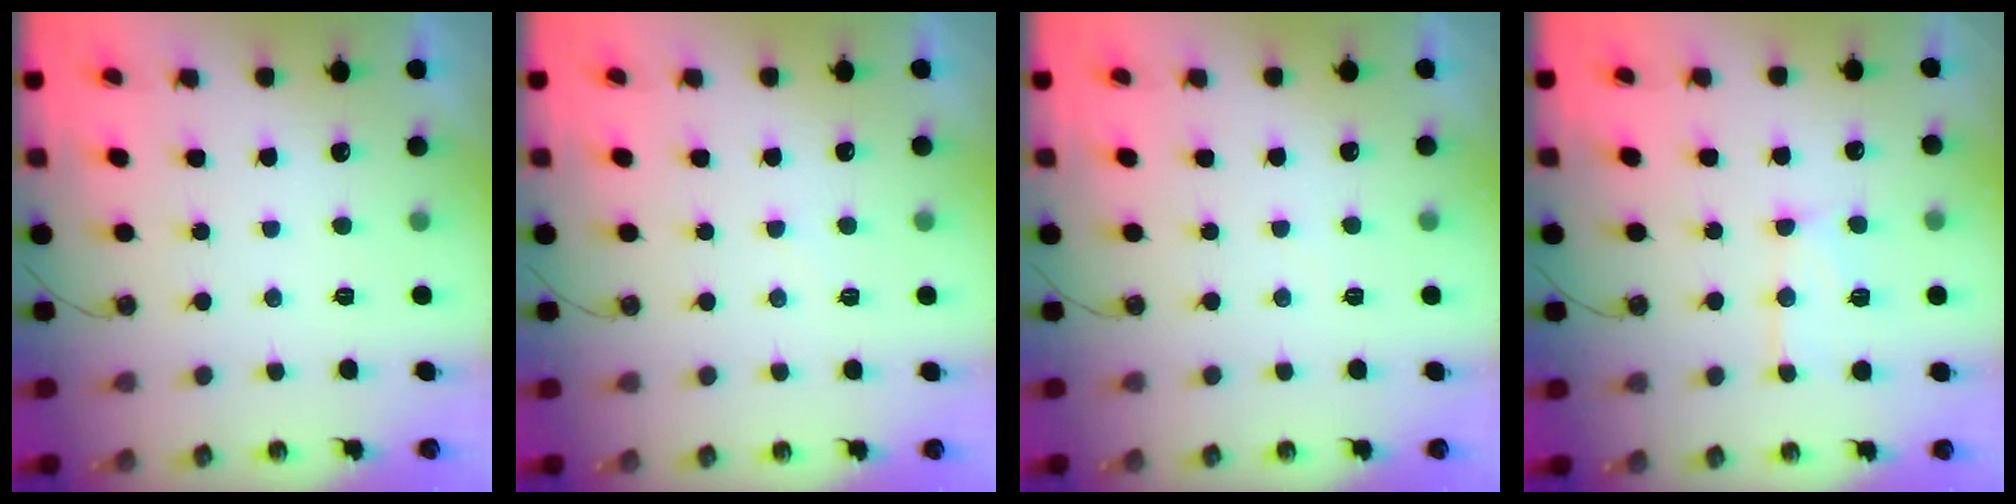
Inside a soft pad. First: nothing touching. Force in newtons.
{"total": 3.8, "press": 3.8, "slide": 0.4}
{"total": 3.4, "press": 3.4, "slide": 0.4}
{"total": 12.1, "press": 12.0, "slide": 1.1}